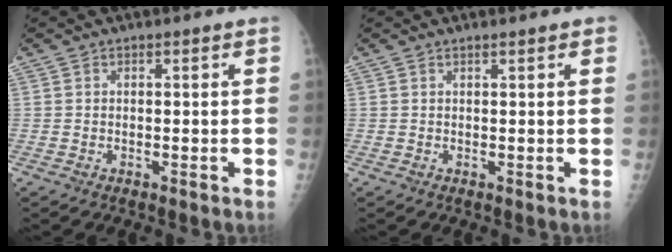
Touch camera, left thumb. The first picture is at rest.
{"total": 1.3, "force": [0.9, 0.2, 0.9], "torque": [-0.010, 0.000, 0.010]}